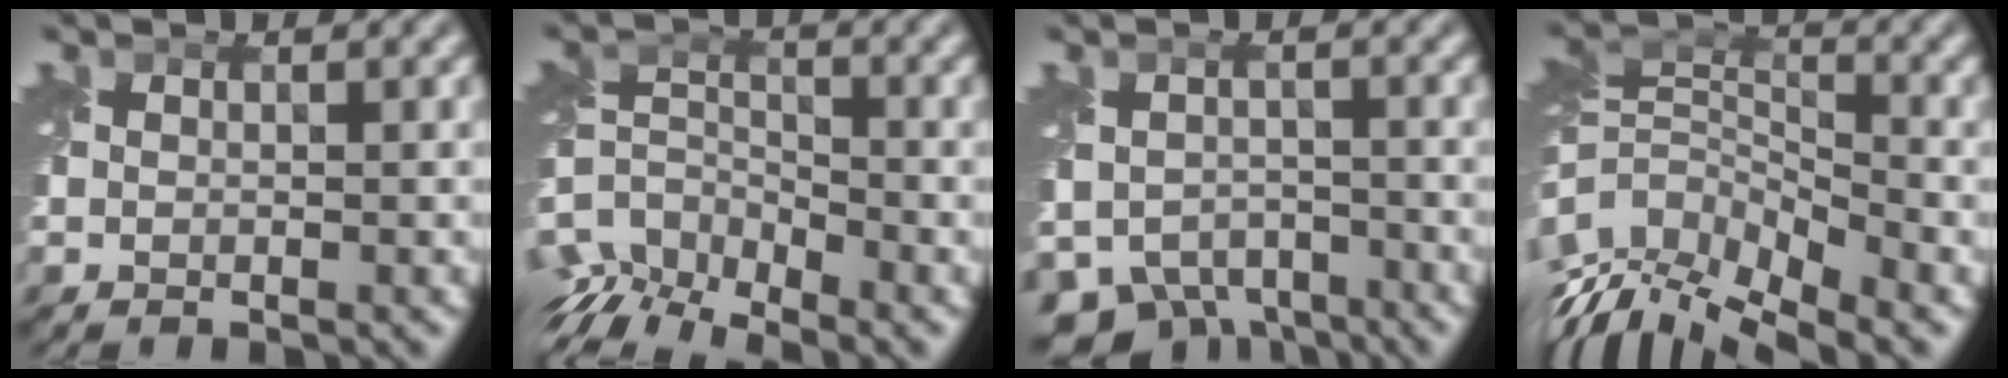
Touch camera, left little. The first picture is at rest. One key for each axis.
{"total": 8.4, "fx": -6.6, "fy": 3.3, "fz": 4.0, "tx": -0.077, "ty": -0.013, "tz": -0.117}
{"total": 6.2, "fx": -4.3, "fy": 3.8, "fz": 2.3, "tx": -0.041, "ty": -0.022, "tz": -0.074}
{"total": 12.4, "fx": -7.7, "fy": 5.8, "fz": 7.7, "tx": -0.152, "ty": -0.001, "tz": -0.116}